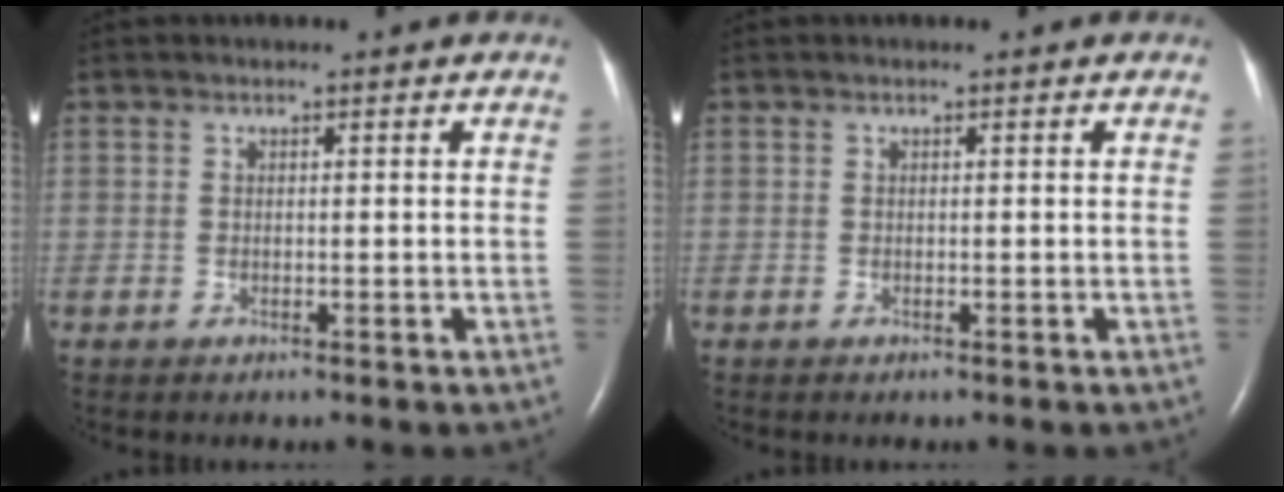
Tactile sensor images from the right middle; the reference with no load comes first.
{"total": 0.0}